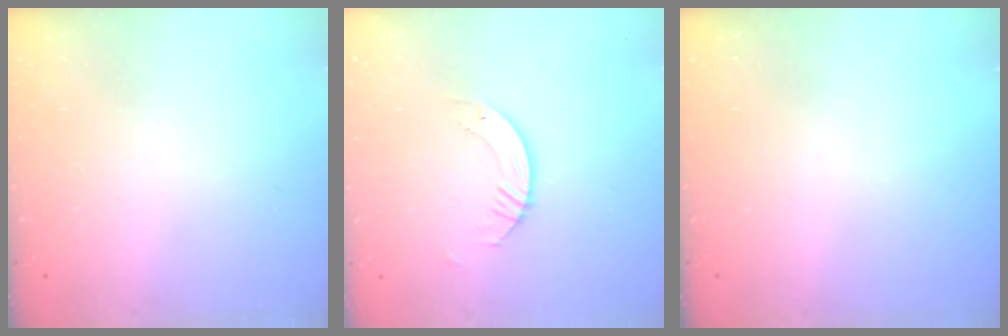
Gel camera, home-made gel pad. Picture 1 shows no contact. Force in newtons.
{"total": 3.8, "press": 3.8, "slide": 0.4}
{"total": 0.0}